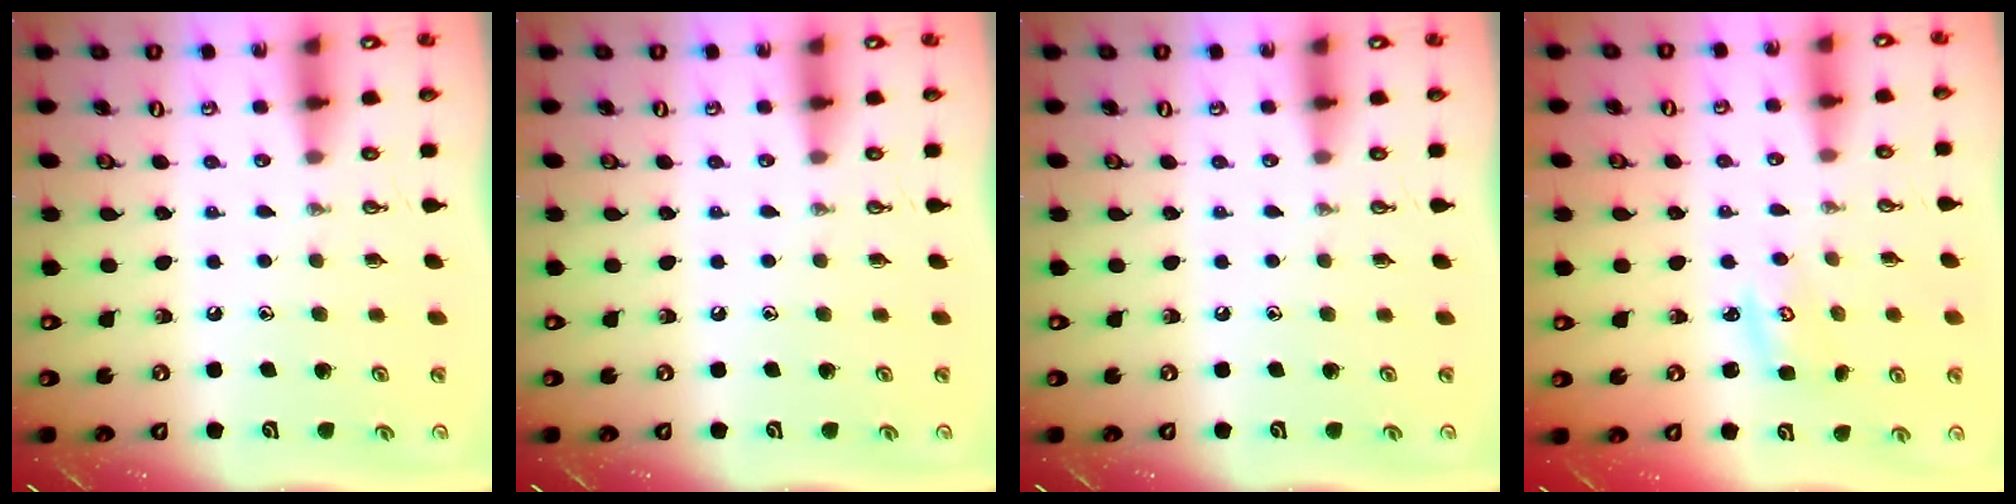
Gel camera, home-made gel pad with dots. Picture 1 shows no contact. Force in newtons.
{"total": 0.0}
{"total": 0.0}
{"total": 3.2, "press": 3.2, "slide": 0.3}